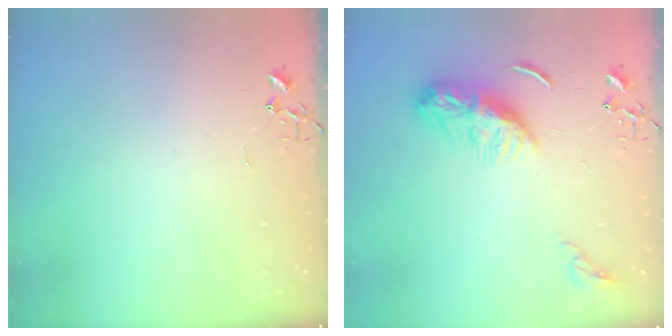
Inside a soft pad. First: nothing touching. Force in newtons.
{"total": 10.2, "press": 10.2, "slide": 0.5}